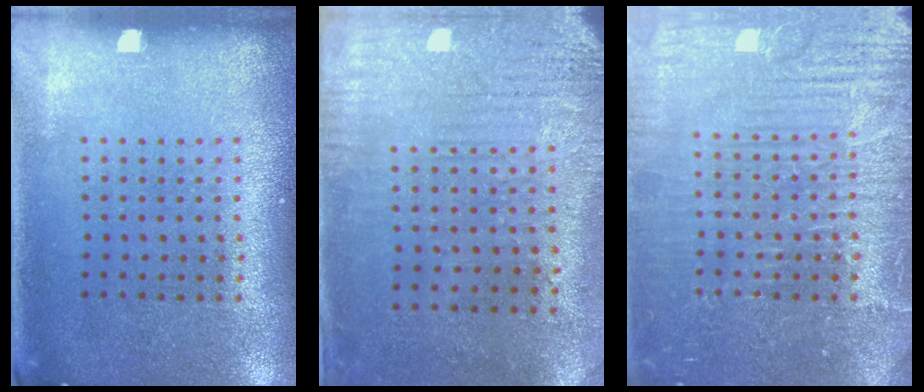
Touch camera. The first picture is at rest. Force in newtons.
{"total": 3.1, "press": 2.5, "slide": 1.9}
{"total": 7.0, "press": 6.9, "slide": 0.9}